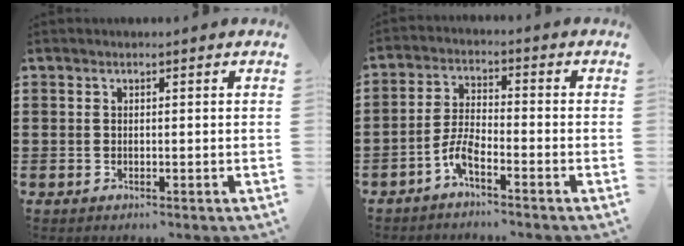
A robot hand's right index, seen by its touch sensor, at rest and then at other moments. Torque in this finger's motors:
{"motor_torque": [1.31, 0.83, 0.12, 0.06]}